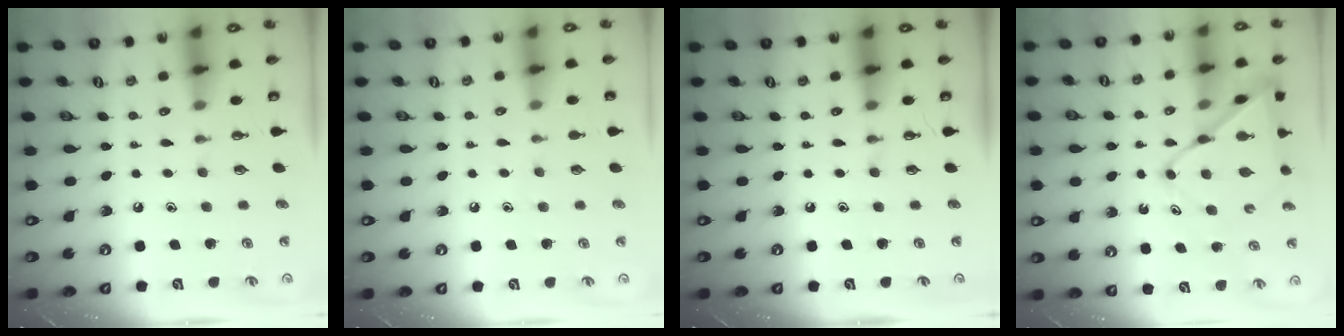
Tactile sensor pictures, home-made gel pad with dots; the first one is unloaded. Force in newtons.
{"total": 2.9, "press": 2.9, "slide": 0.3}
{"total": 0.0}
{"total": 12.6, "press": 12.5, "slide": 1.0}